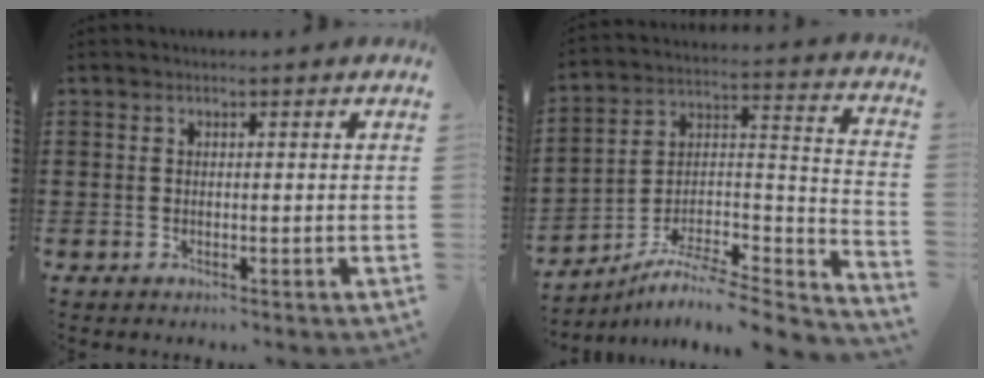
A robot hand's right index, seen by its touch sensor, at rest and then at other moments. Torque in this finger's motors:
{"motor_torque": [0.75, 1.39, -0.03, -0.05]}